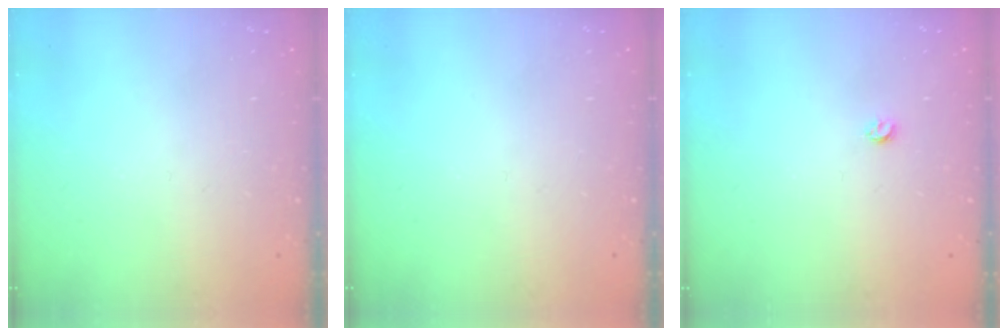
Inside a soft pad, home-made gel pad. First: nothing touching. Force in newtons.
{"total": 0.0}
{"total": 2.9, "press": 2.8, "slide": 0.5}